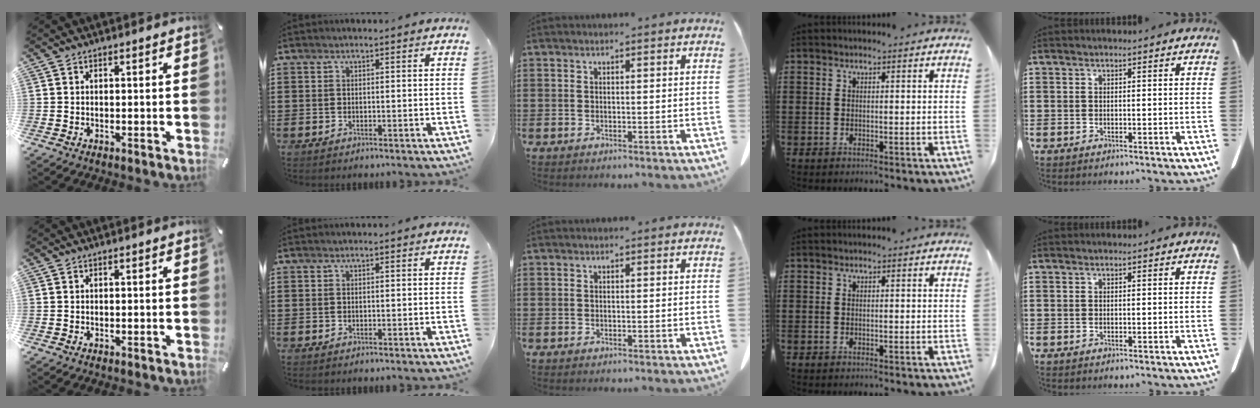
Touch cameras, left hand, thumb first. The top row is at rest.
{}